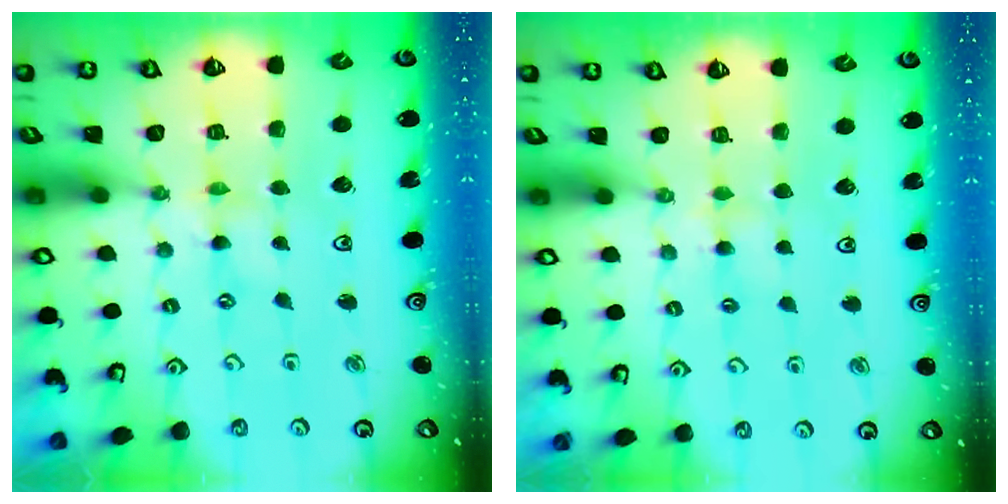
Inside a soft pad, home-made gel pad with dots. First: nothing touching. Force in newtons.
{"total": 3.9, "press": 3.9, "slide": 0.4}